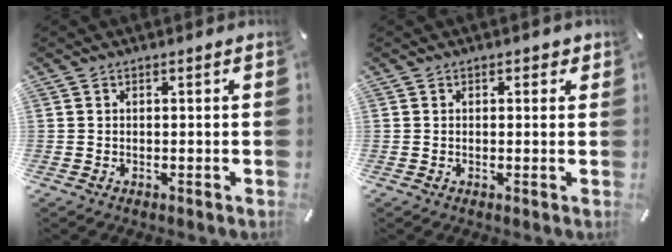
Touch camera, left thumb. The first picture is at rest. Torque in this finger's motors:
{"motor_torque": [-0.35, -0.43, 0.03, 0.09, 0.03]}